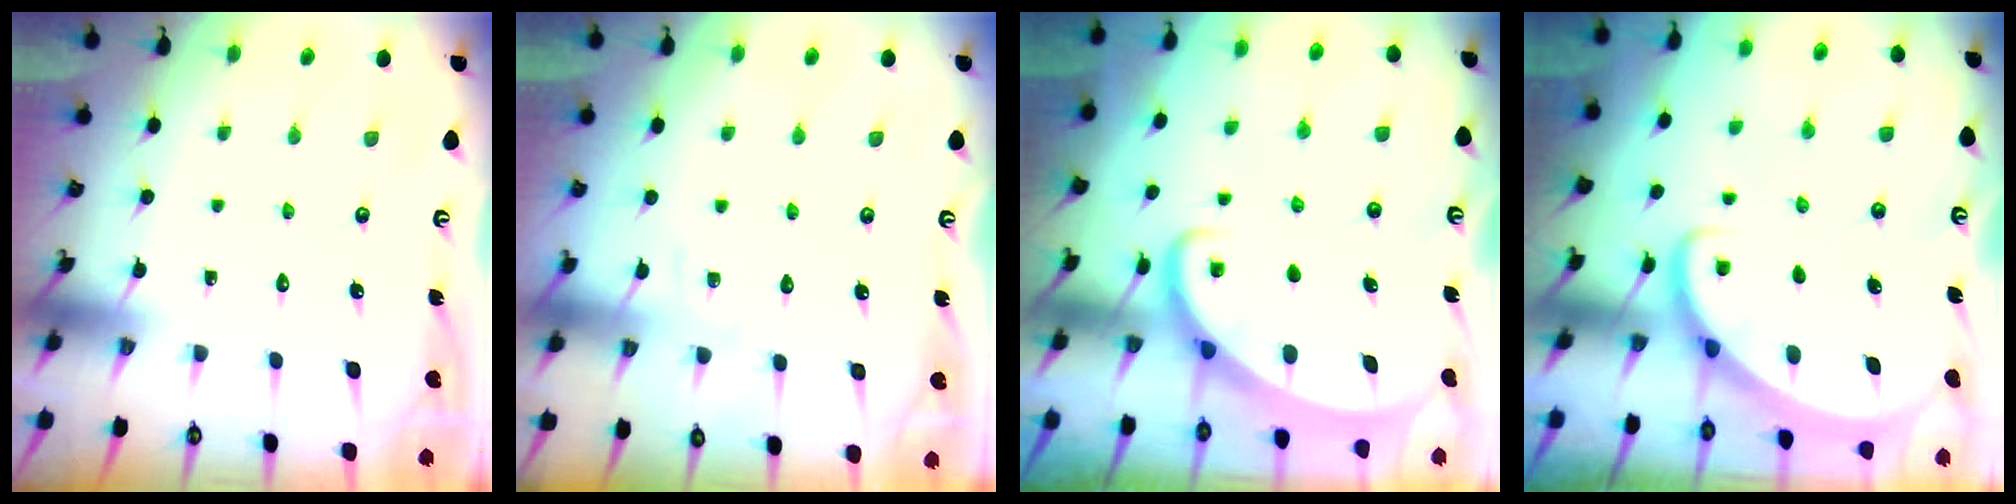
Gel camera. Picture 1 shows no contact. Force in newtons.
{"total": 3.7, "press": 3.7, "slide": 0.3}
{"total": 2.5, "press": 2.5, "slide": 0.3}
{"total": 2.8, "press": 2.8, "slide": 0.2}